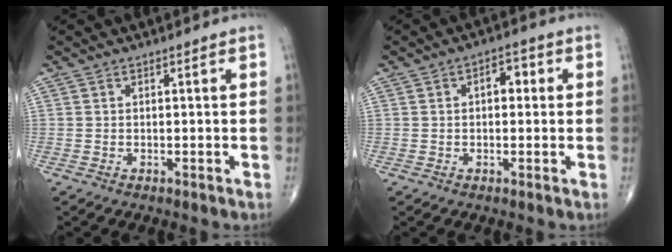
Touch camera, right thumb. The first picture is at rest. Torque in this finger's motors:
{"motor_torque": [0.48, 0.86, 0.58, 0.11, 0.00]}